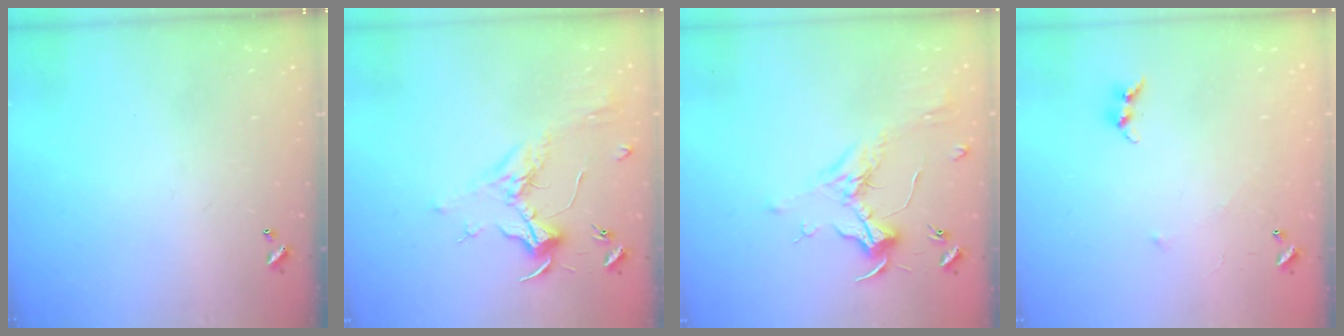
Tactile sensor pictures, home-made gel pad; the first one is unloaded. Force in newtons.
{"total": 2.0, "press": 1.9, "slide": 0.7}
{"total": 2.0, "press": 1.9, "slide": 0.6}
{"total": 6.1, "press": 6.1, "slide": 0.4}